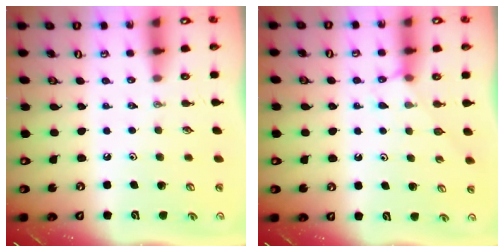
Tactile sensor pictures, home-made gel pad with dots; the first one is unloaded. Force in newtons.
{"total": 5.0, "press": 5.0, "slide": 0.4}